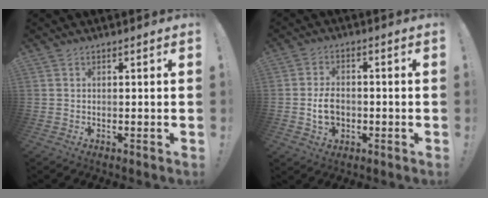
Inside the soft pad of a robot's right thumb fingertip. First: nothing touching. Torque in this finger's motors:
{"motor_torque": [-0.03, 0.35, -0.06, -0.04, 0.19]}